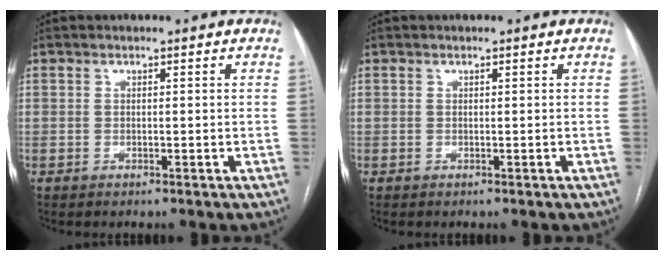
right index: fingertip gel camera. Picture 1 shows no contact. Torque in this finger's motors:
{"motor_torque": [0.03, 0.11, 0.03, 0.01]}